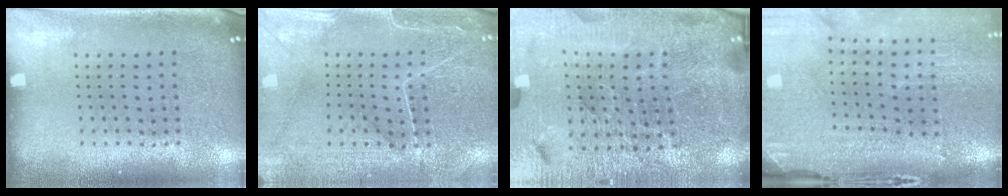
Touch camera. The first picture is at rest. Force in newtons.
{"total": 0.7, "press": 0.5, "slide": 0.4}
{"total": 5.6, "press": 5.2, "slide": 2.1}
{"total": 4.4, "press": 3.7, "slide": 2.4}